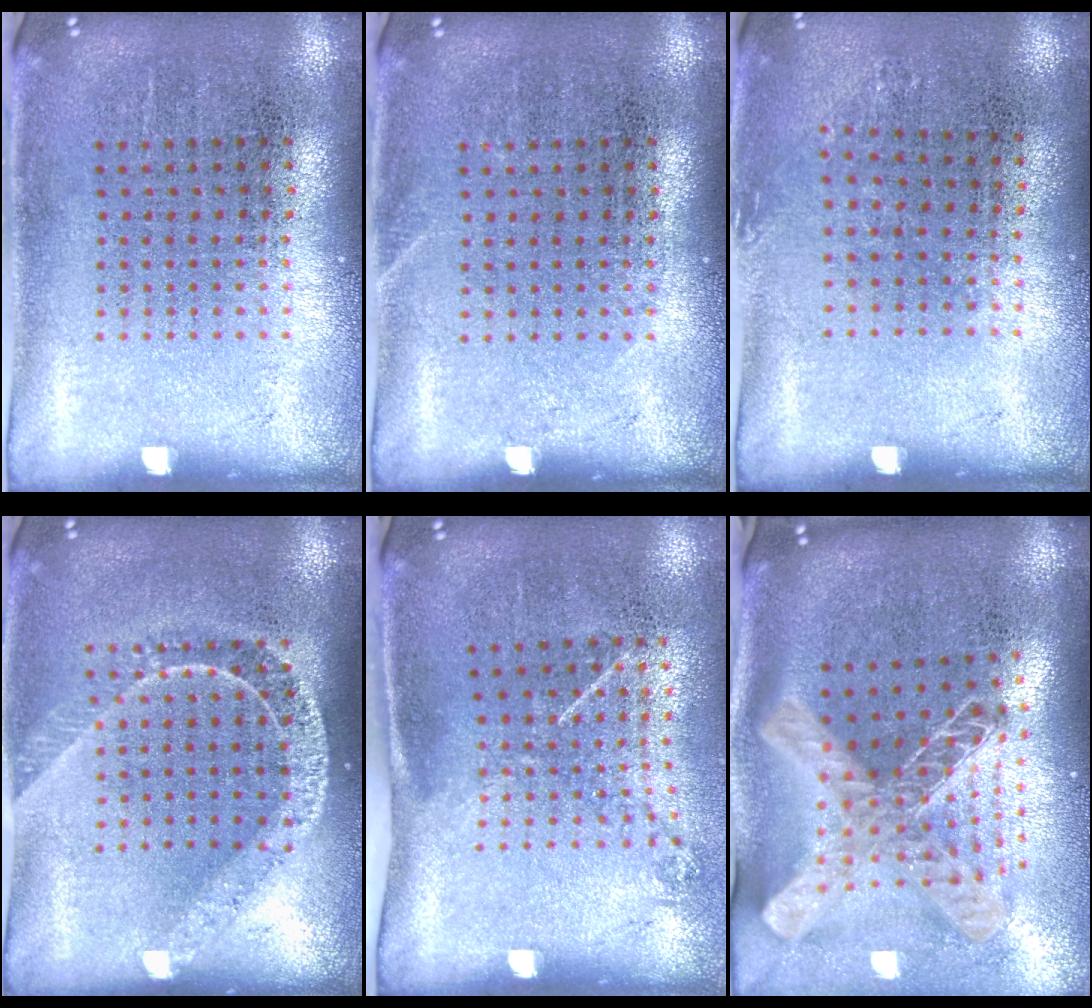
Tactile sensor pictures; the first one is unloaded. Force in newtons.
{"total": 0.5, "press": 0.5, "slide": 0.1}
{"total": 0.8, "press": 0.7, "slide": 0.5}
{"total": 1.7, "press": 1.4, "slide": 1.0}
{"total": 1.3, "press": 0.9, "slide": 0.9}
{"total": 2.6, "press": 1.9, "slide": 1.8}